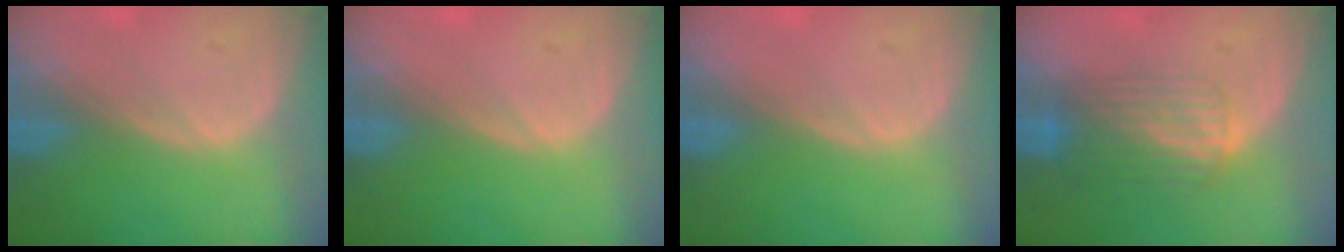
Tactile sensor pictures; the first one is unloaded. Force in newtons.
{"total": 0.0}
{"total": 0.0}
{"total": 6.8, "press": 5.9, "slide": 3.4}